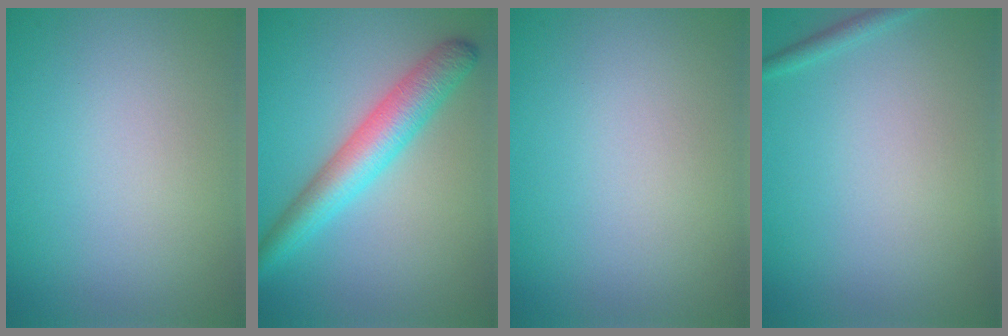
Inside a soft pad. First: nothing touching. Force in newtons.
{"total": 5.0, "press": 5.0, "slide": 0.1}
{"total": 0.0}
{"total": 1.0, "press": 1.0, "slide": 0.0}